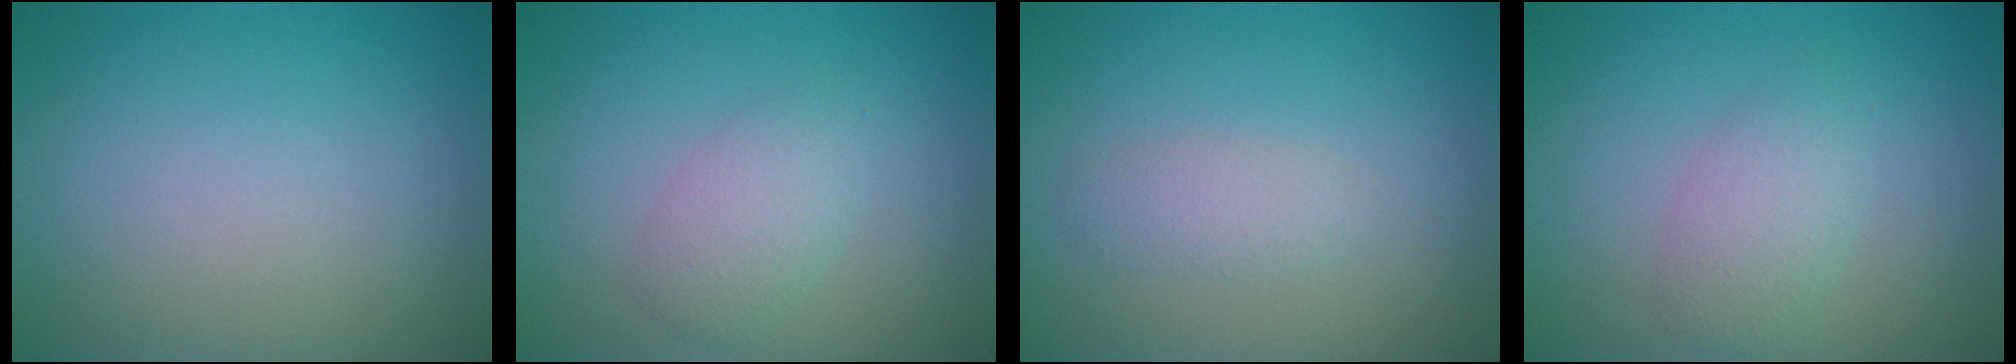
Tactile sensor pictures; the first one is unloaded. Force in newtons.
{"total": 2.4, "press": 2.4, "slide": 0.1}
{"total": 1.5, "press": 1.5, "slide": 0.1}
{"total": 2.6, "press": 2.6, "slide": 0.2}